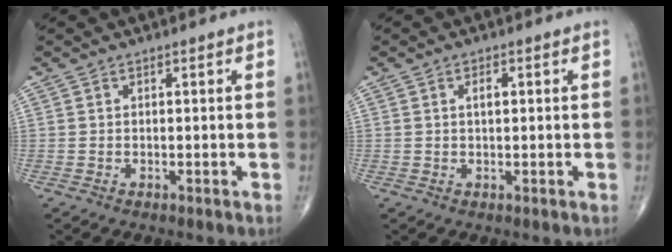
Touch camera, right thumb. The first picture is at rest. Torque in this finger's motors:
{"motor_torque": [0.10, 0.91, 0.39, 0.03, -0.01]}